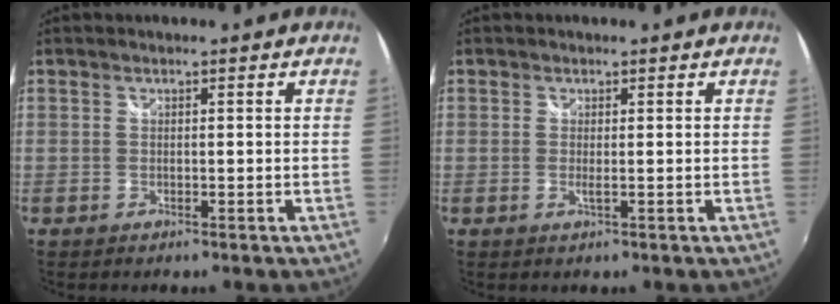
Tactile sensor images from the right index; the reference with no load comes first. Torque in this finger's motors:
{"motor_torque": [0.80, 0.77, 0.28, 0.03]}